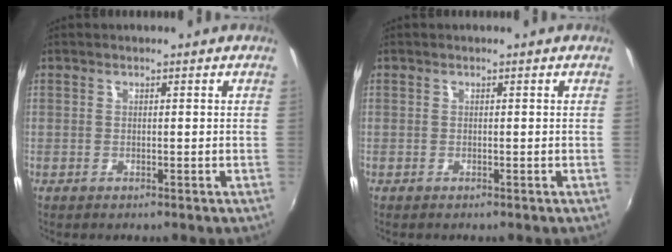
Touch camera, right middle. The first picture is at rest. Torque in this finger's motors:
{"motor_torque": [-0.07, 0.04, -0.04, 0.01]}